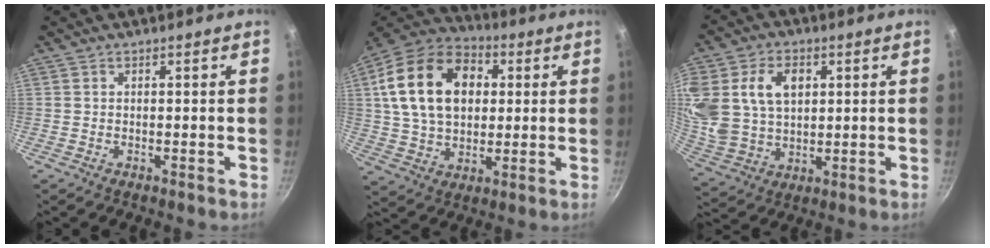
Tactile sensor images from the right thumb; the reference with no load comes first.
{"total": 21.1, "force": [4.5, 14.7, 14.4], "torque": [-0.234, 0.016, 0.072]}
{"total": 18.8, "force": [5.3, 13.6, 11.9], "torque": [-0.252, 0.007, 0.110]}